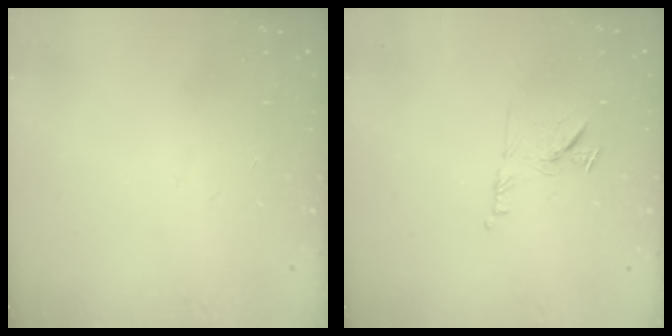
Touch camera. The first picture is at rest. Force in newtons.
{"total": 8.2, "press": 8.1, "slide": 1.2}